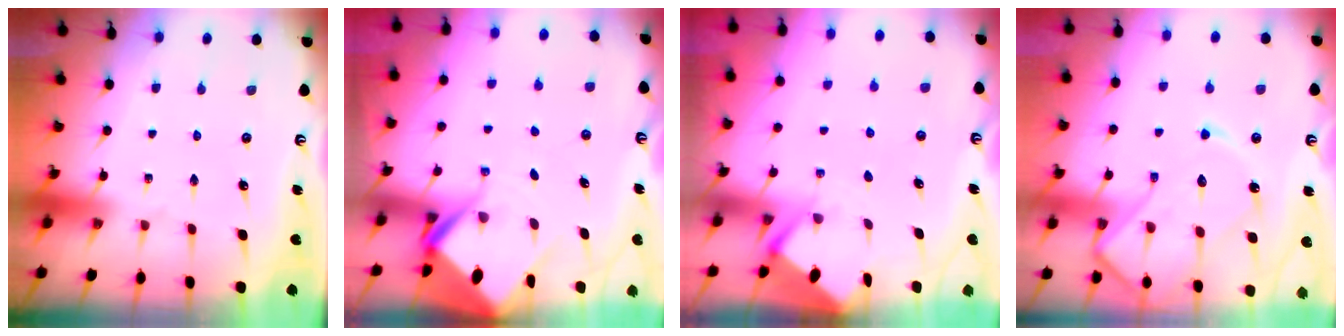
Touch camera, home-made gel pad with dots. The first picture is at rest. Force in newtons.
{"total": 6.7, "press": 6.7, "slide": 0.7}
{"total": 2.6, "press": 2.6, "slide": 0.3}
{"total": 13.8, "press": 13.7, "slide": 1.3}